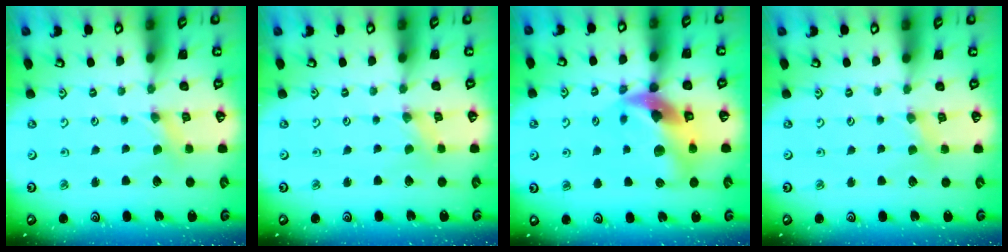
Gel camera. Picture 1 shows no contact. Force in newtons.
{"total": 0.0}
{"total": 16.0, "press": 15.8, "slide": 2.4}
{"total": 2.2, "press": 2.1, "slide": 0.5}